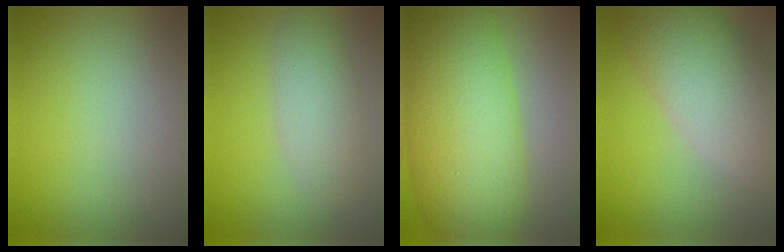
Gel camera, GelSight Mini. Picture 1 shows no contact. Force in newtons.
{"total": 3.5, "press": 3.5, "slide": 0.1}
{"total": 11.4, "press": 11.4, "slide": 0.1}
{"total": 8.1, "press": 8.1, "slide": 0.5}